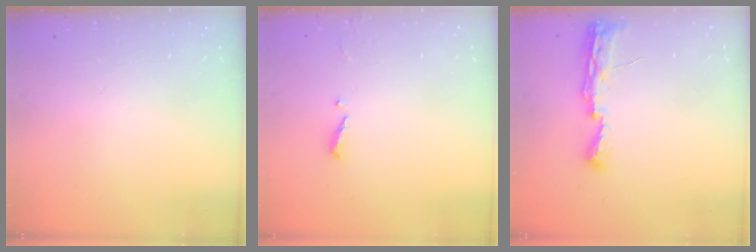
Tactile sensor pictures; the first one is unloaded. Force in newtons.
{"total": 4.9, "press": 4.8, "slide": 0.4}
{"total": 8.0, "press": 8.0, "slide": 0.8}